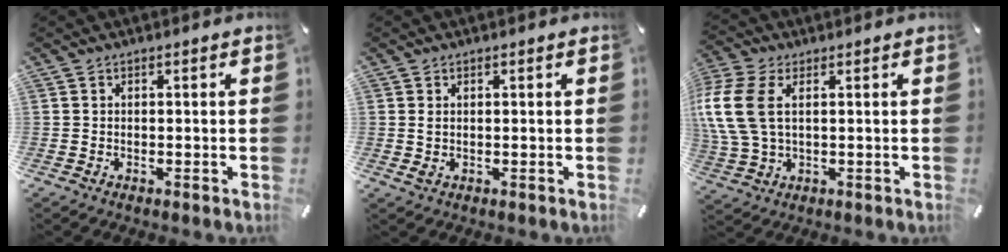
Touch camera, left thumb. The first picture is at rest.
{"total": 1.3, "force": [0.3, 0.7, 1.0], "torque": [-0.021, 0.002, 0.006]}
{"total": 11.1, "force": [2.5, 6.9, 8.4], "torque": [-0.202, -0.001, 0.047]}